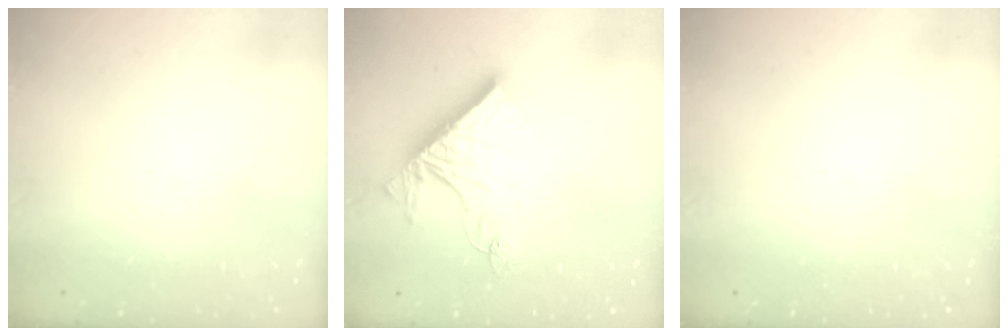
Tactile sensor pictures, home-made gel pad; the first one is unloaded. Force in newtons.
{"total": 12.9, "press": 12.9, "slide": 1.0}
{"total": 0.0}